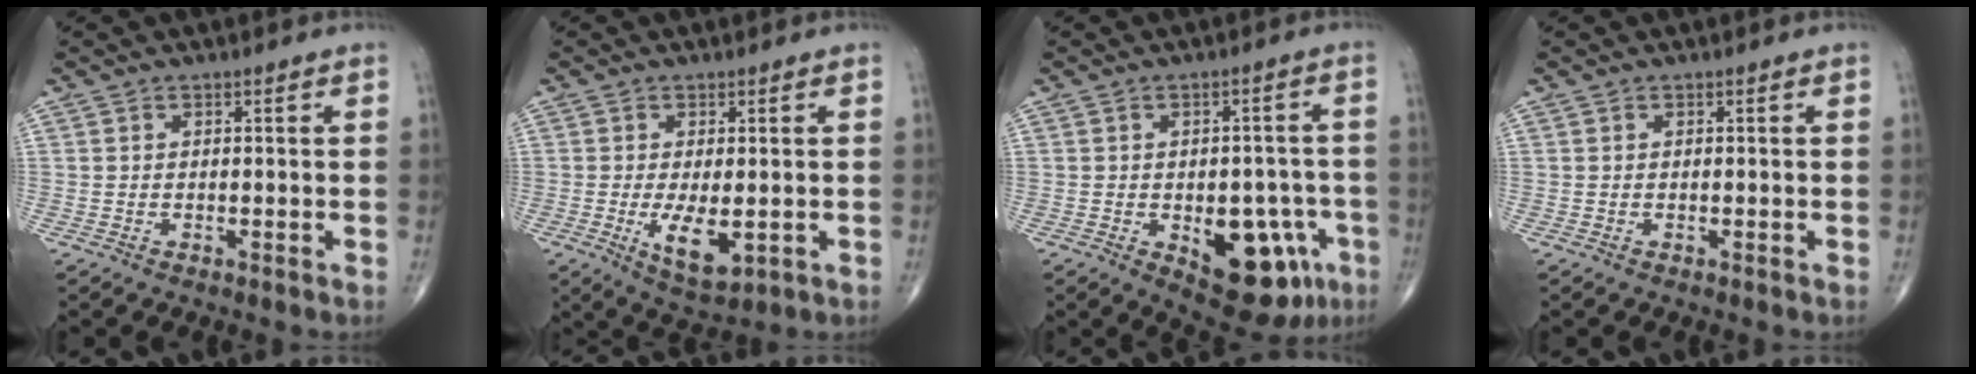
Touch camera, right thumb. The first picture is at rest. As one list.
[{"total": 6.8, "force": [-1.2, 2.9, 6.0], "torque": [-0.102, -0.018, -0.009]}, {"total": 14.5, "force": [-5.4, 7.6, 11.1], "torque": [-0.108, 0.019, -0.058]}, {"total": 0.0}]